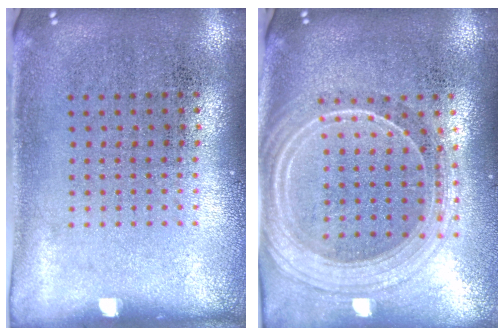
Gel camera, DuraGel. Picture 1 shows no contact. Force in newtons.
{"total": 2.3, "press": 2.0, "slide": 1.1}